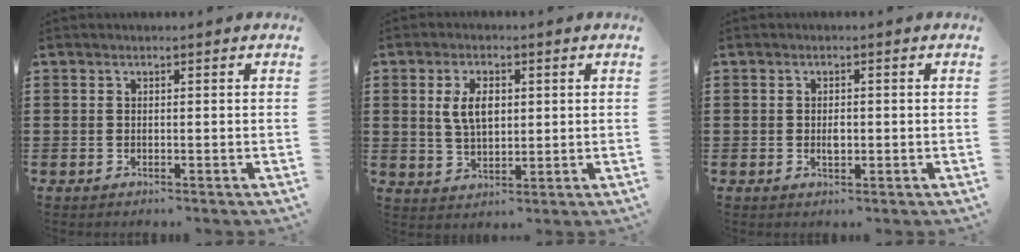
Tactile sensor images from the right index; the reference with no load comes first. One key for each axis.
{"total": 5.6, "fx": 1.2, "fy": 3.1, "fz": 4.5, "tx": -0.088, "ty": 0.009, "tz": 0.017}
{"total": 1.8, "fx": -0.1, "fy": 0.9, "fz": 1.5, "tx": -0.029, "ty": 0.002, "tz": -0.003}